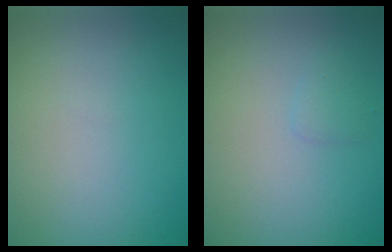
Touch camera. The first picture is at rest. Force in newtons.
{"total": 0.8, "press": 0.7, "slide": 0.1}